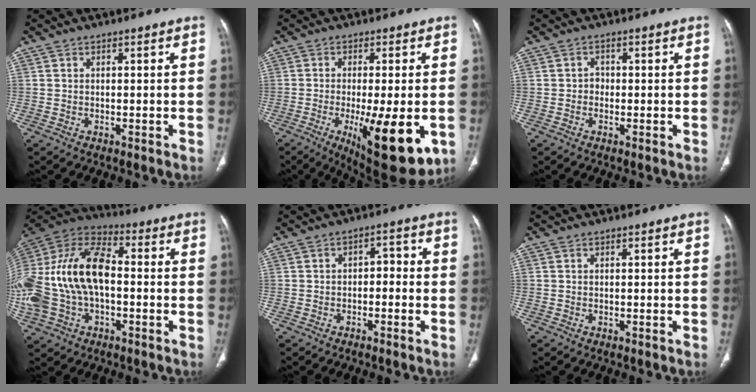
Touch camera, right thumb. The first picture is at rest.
{"total": 16.2, "force": [-4.7, 4.8, 14.8], "torque": [-0.195, -0.019, -0.054]}
{"total": 1.4, "force": [-0.3, 1.2, 0.6], "torque": [0.001, 0.007, -0.010]}
{"total": 22.6, "force": [-0.9, 13.7, 18.0], "torque": [-0.381, 0.033, -0.015]}
{"total": 1.9, "force": [-0.5, 1.3, 1.3], "torque": [-0.007, 0.014, -0.013]}
{"total": 0.0}